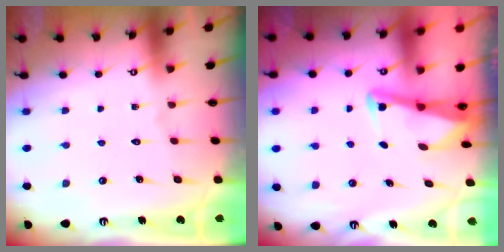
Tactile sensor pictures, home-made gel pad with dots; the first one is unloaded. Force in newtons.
{"total": 2.9, "press": 2.8, "slide": 0.4}